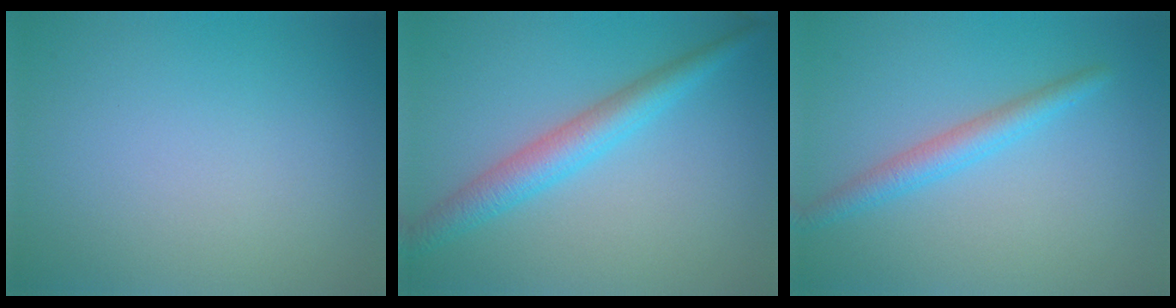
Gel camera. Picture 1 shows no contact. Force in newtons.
{"total": 3.9, "press": 3.9, "slide": 0.1}
{"total": 2.6, "press": 2.6, "slide": 0.1}